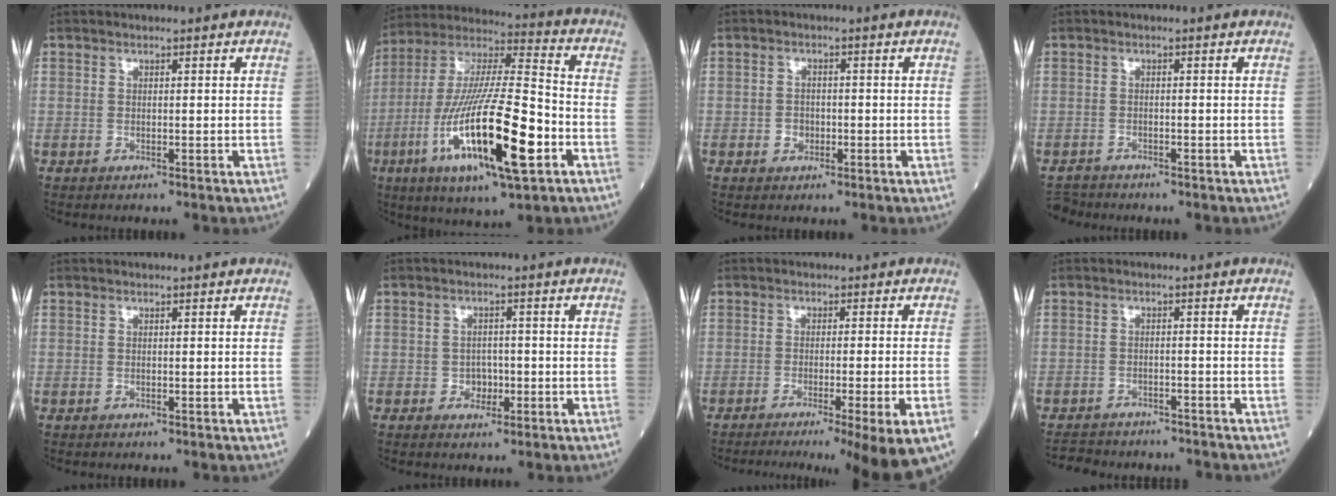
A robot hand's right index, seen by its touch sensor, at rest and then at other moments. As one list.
[{"total": 22.2, "force": [-7.4, 3.7, 20.6], "torque": [-0.406, -0.026, -0.127]}, {"total": 2.0, "force": [-0.7, 1.7, 0.9], "torque": [-0.014, 0.005, -0.007]}, {"total": 1.9, "force": [-1.6, 0.8, -0.3], "torque": [0.000, -0.003, -0.029]}, {"total": 0.0}, {"total": 2.4, "force": [-0.7, 2.0, 1.2], "torque": [-0.011, 0.005, -0.010]}, {"total": 13.6, "force": [-9.4, -0.7, 9.7], "torque": [-0.080, -0.030, -0.130]}, {"total": 9.7, "force": [-8.9, 3.0, 2.4], "torque": [-0.054, -0.001, -0.114]}]